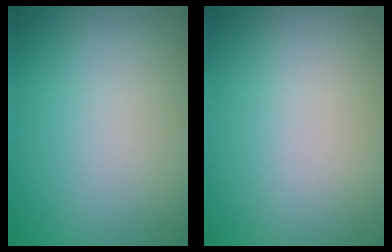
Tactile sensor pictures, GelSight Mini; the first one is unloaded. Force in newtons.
{"total": 0.0}